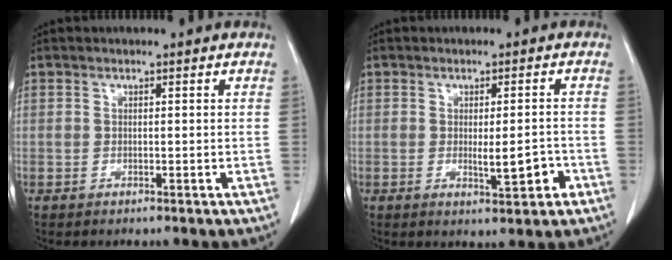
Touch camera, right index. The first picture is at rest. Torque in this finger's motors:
{"motor_torque": [0.42, 0.02, 0.18, 0.05]}